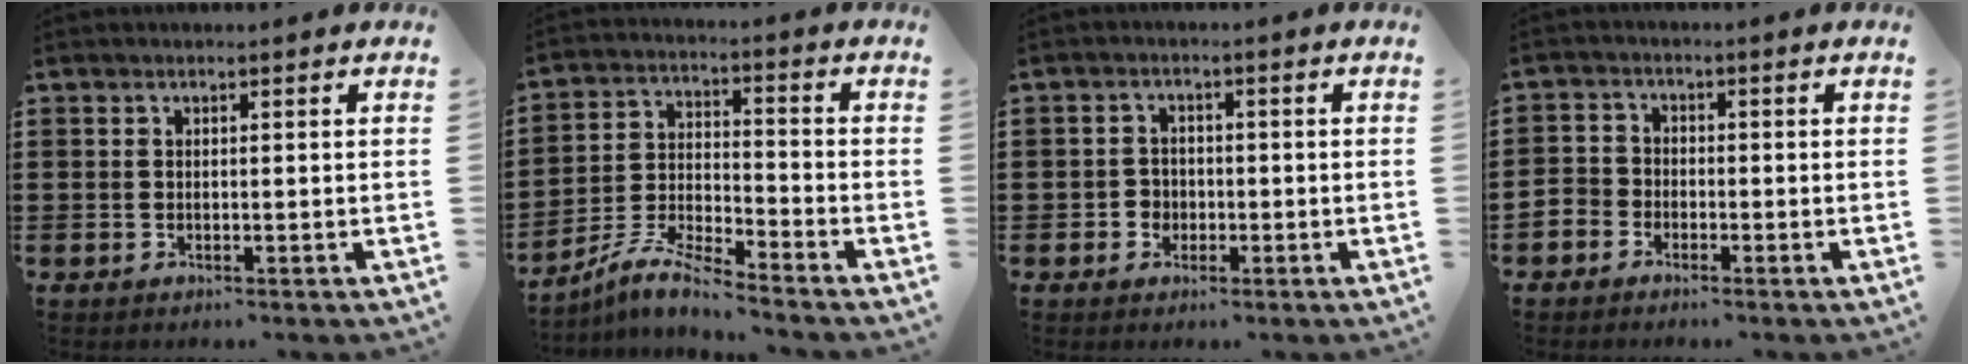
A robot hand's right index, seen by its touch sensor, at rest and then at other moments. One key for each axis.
{"total": 6.6, "fx": -6.2, "fy": 0.3, "fz": 2.3, "tx": -0.063, "ty": -0.005, "tz": -0.125}
{"total": 2.3, "fx": -0.9, "fy": 2.0, "fz": 0.4, "tx": -0.015, "ty": 0.004, "tz": -0.022}
{"total": 2.4, "fx": -1.9, "fy": 1.4, "fz": -0.2, "tx": -0.013, "ty": 0.000, "tz": -0.047}